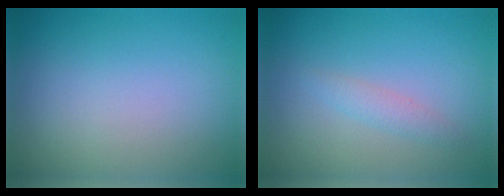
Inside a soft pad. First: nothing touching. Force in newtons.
{"total": 1.3, "press": 1.3, "slide": 0.0}